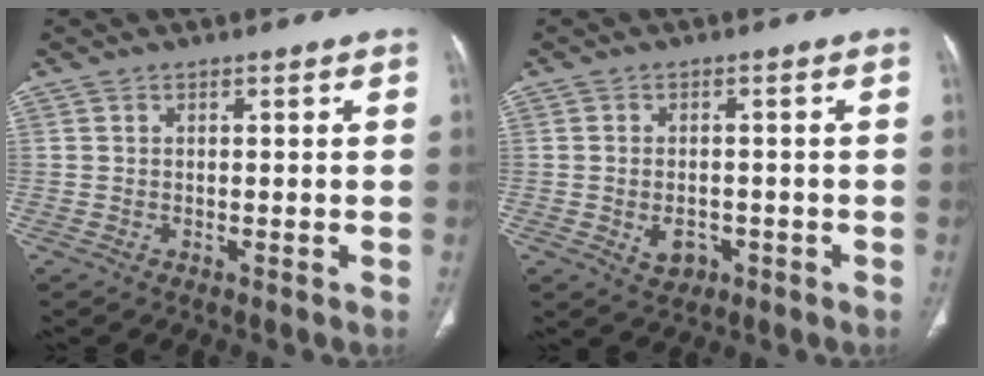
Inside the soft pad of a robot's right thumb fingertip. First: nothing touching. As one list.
[{"total": 4.0, "force": [-1.3, 2.9, 2.4], "torque": [-0.032, 0.007, -0.012]}]